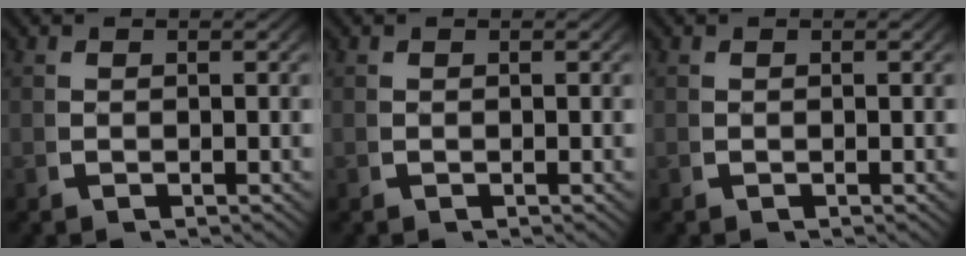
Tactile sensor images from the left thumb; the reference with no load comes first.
{"total": 0.0}
{"total": 0.0}